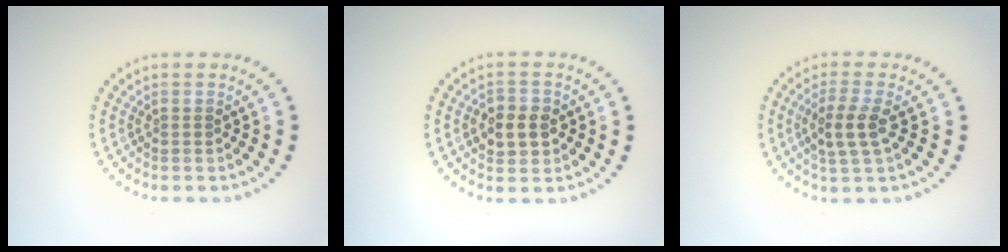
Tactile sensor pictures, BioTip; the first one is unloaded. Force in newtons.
{"total": 2.9, "press": 2.9, "slide": 0.4}
{"total": 2.9, "press": 2.7, "slide": 1.2}